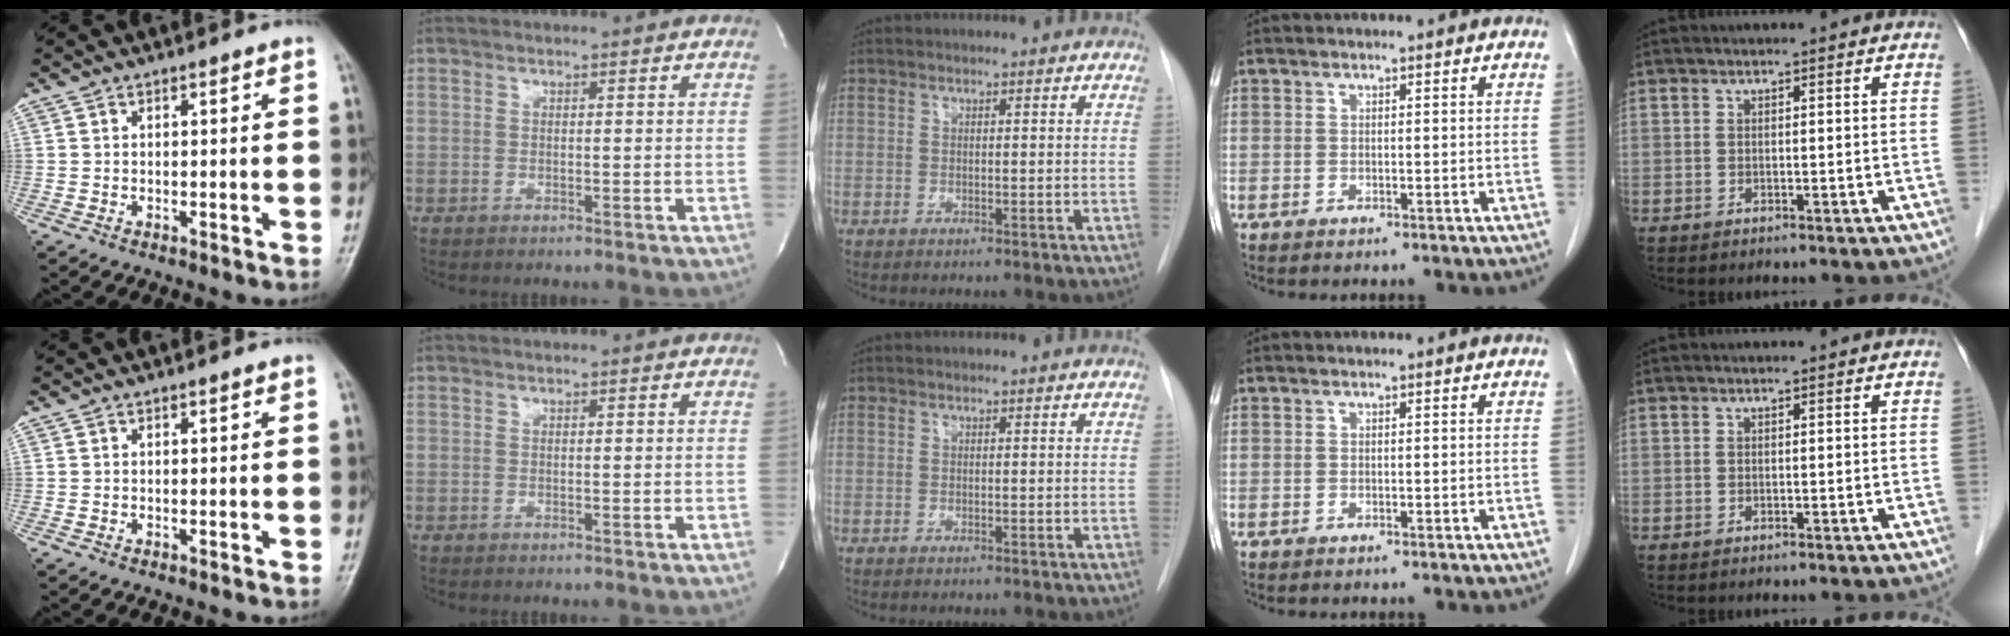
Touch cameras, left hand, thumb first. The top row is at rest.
{}